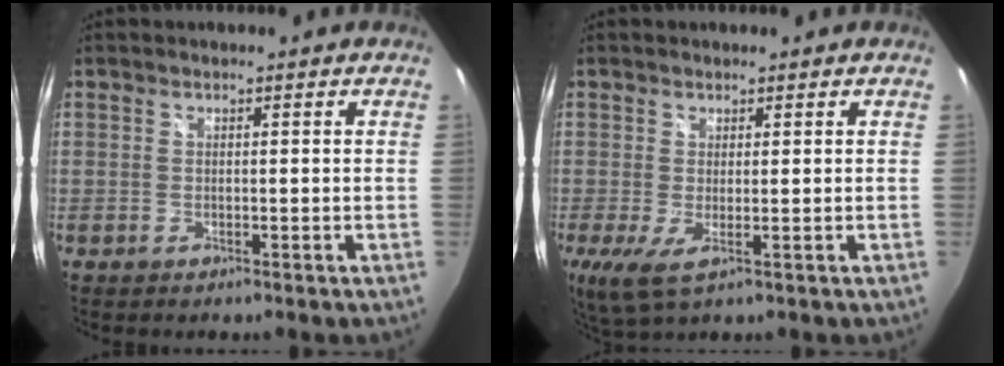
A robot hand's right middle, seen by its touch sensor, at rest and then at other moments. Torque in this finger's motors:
{"motor_torque": [0.99, -0.98, 0.31, 0.07]}